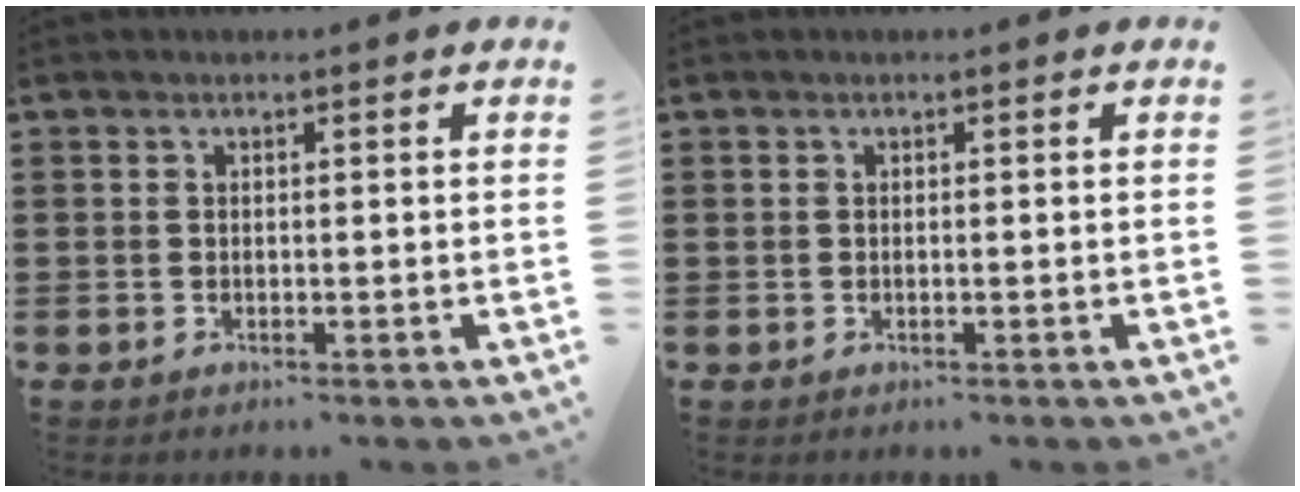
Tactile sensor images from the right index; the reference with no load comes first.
{"total": 0.0}